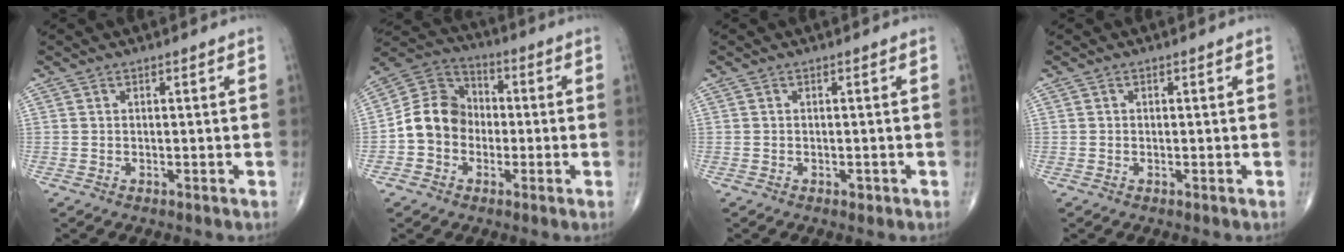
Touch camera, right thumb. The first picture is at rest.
{"total": 10.6, "force": [-1.9, 9.1, 5.2], "torque": [-0.075, 0.039, -0.048]}
{"total": 0.7, "force": [-0.3, 0.5, 0.4], "torque": [-0.001, 0.001, -0.004]}
{"total": 0.0}